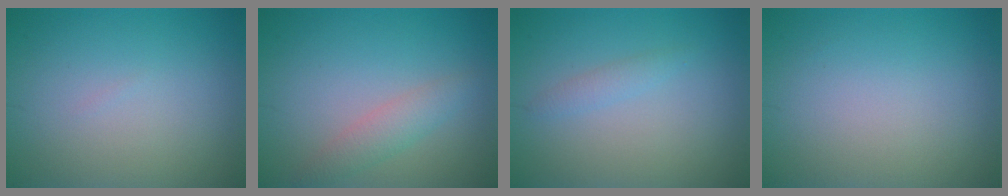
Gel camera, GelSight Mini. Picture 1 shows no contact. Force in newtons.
{"total": 2.2, "press": 2.2, "slide": 0.1}
{"total": 1.1, "press": 1.1, "slide": 0.0}
{"total": 0.0}